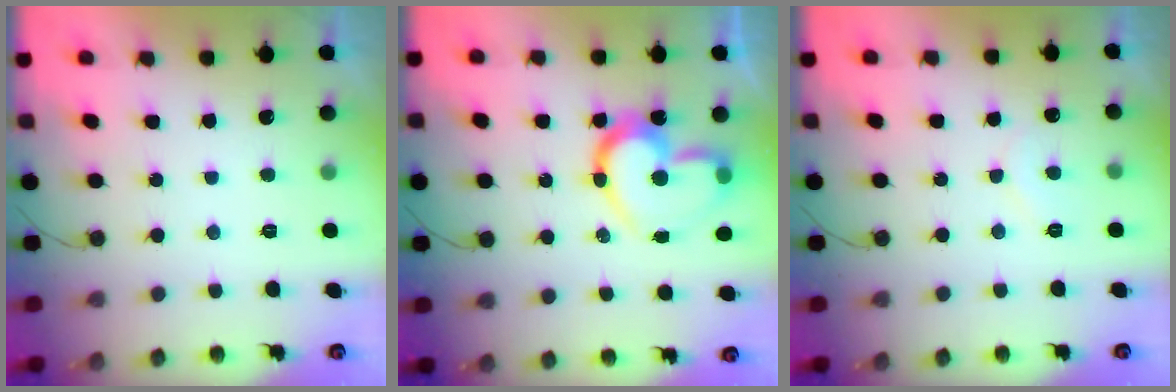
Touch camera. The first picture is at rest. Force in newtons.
{"total": 18.1, "press": 18.1, "slide": 1.3}
{"total": 5.6, "press": 5.6, "slide": 0.5}